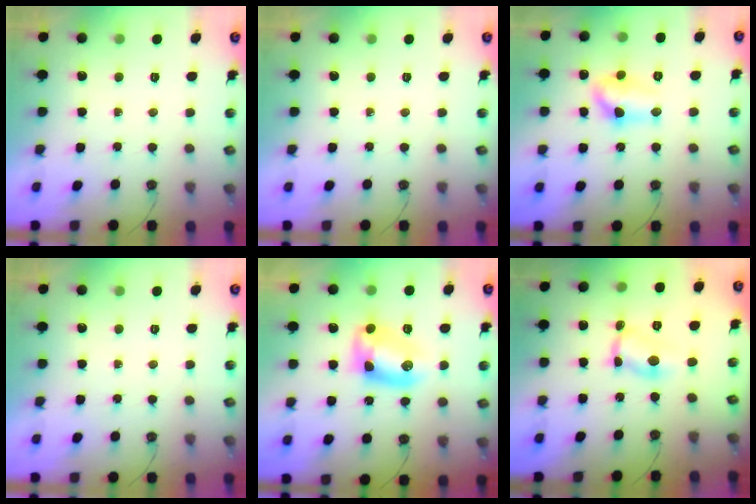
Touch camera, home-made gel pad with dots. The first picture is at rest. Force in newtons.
{"total": 0.0}
{"total": 10.6, "press": 10.6, "slide": 0.9}
{"total": 0.0}
{"total": 9.7, "press": 9.6, "slide": 0.5}
{"total": 5.1, "press": 5.1, "slide": 0.3}